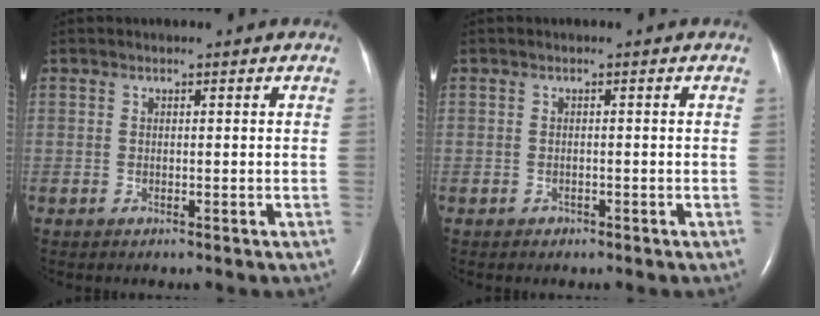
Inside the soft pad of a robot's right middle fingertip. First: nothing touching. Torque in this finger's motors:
{"motor_torque": [-0.23, 0.16, 0.08, 0.01]}